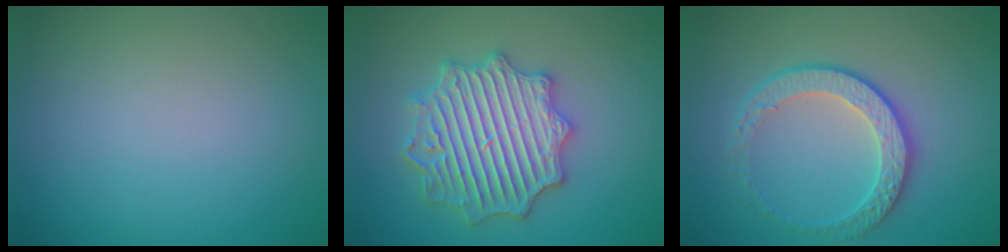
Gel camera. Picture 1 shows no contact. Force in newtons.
{"total": 6.8, "press": 6.7, "slide": 1.1}
{"total": 3.9, "press": 3.4, "slide": 1.7}